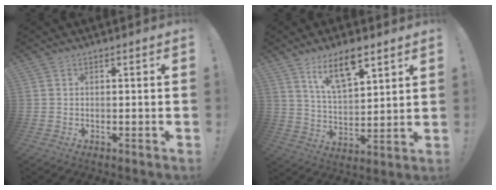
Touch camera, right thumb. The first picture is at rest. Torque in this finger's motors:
{"motor_torque": [1.19, 1.28, 0.23, 0.36, 0.17]}